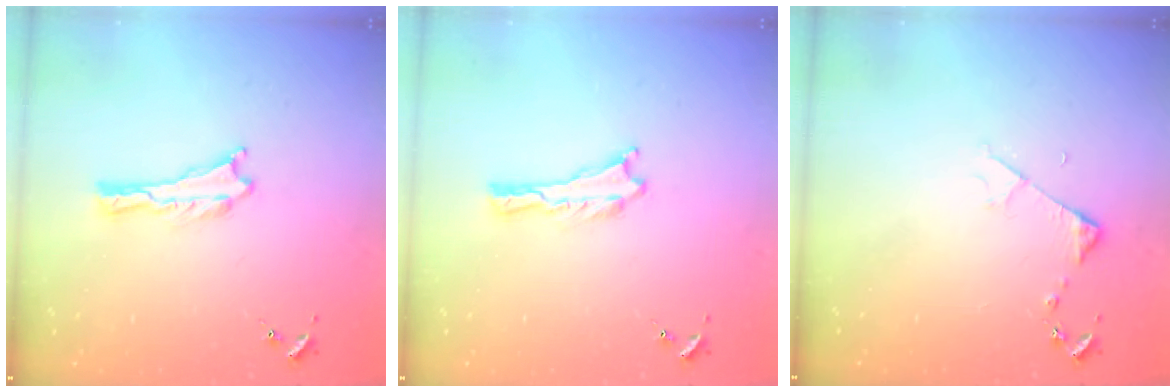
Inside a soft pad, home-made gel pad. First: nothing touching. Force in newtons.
{"total": 0.0}
{"total": 3.2, "press": 3.2, "slide": 0.4}